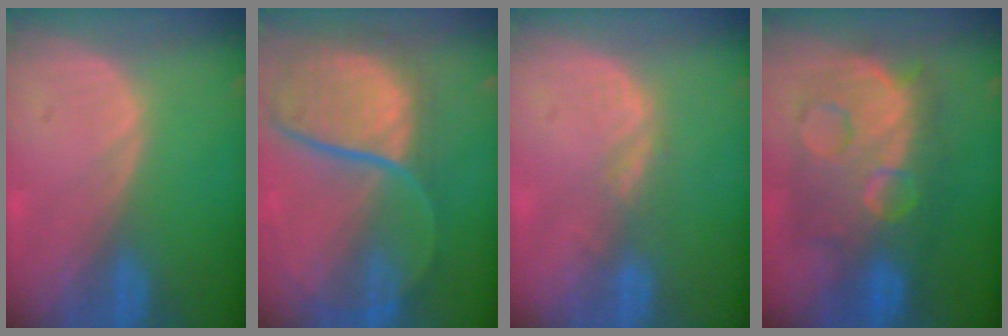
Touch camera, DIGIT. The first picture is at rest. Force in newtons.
{"total": 12.1, "press": 10.0, "slide": 6.8}
{"total": 2.7, "press": 2.1, "slide": 1.7}
{"total": 12.3, "press": 12.3, "slide": 1.3}